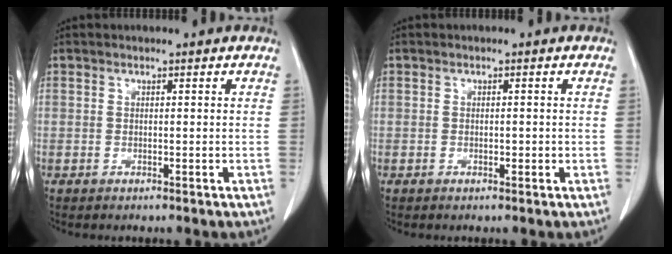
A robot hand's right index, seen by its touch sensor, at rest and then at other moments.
{"total": 0.7, "force": [-0.1, 0.4, 0.6], "torque": [-0.008, 0.001, 0.000]}